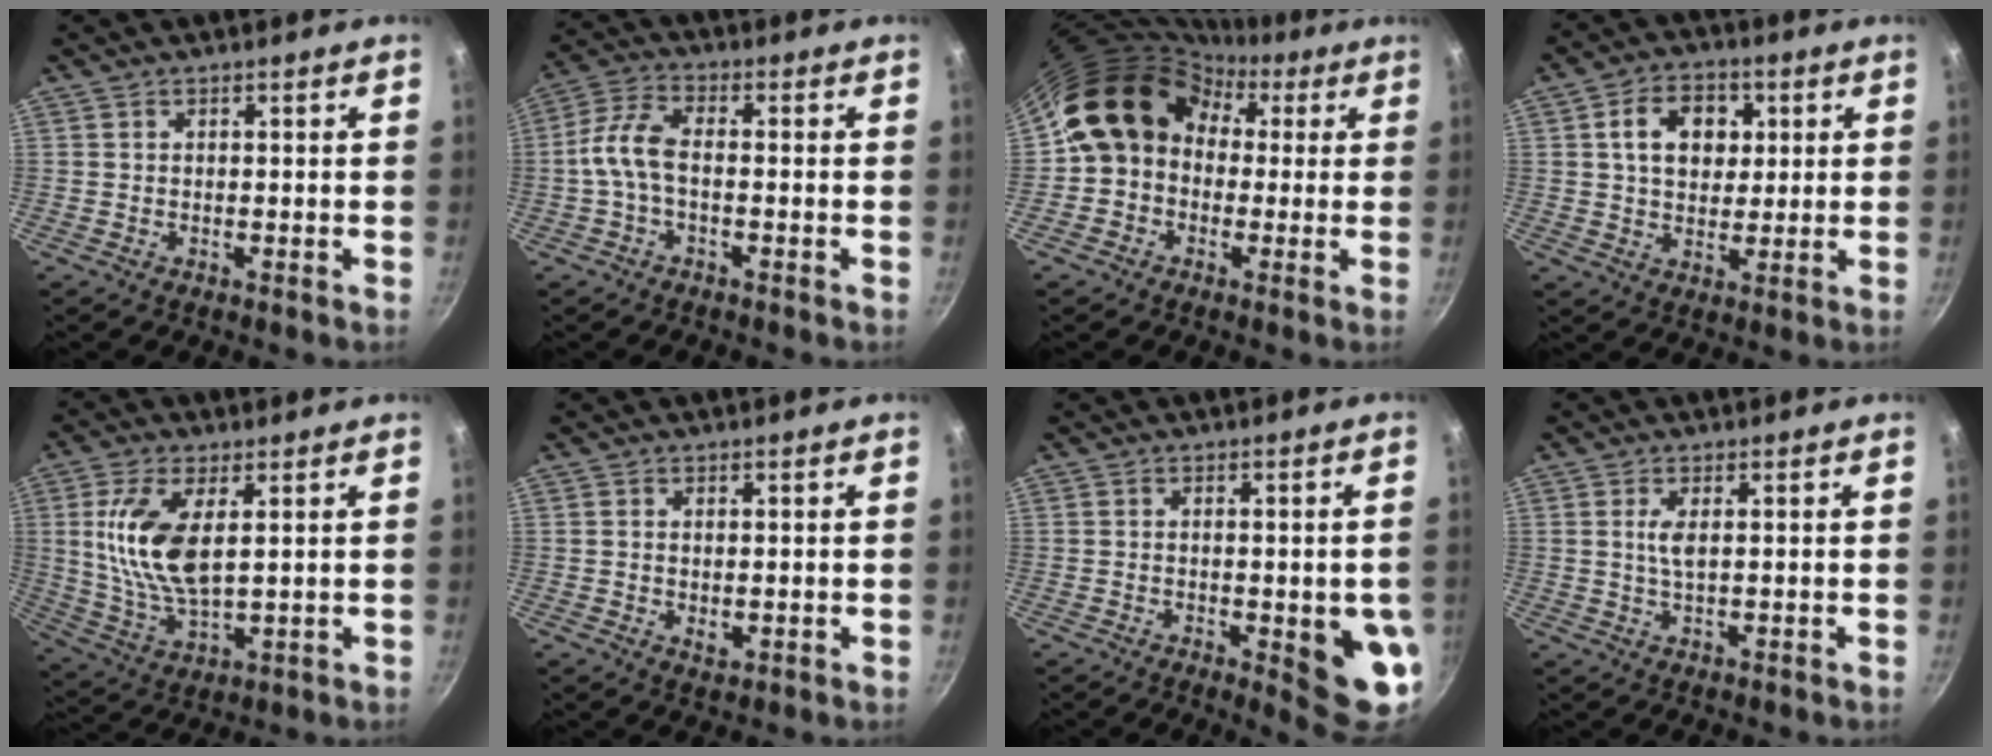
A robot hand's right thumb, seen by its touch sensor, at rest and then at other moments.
{"total": 6.8, "force": [-1.3, 3.3, 5.8], "torque": [-0.130, 0.028, -0.040]}
{"total": 14.2, "force": [1.9, 11.9, 7.6], "torque": [-0.094, 0.042, 0.011]}
{"total": 9.8, "force": [2.5, 7.3, 6.1], "torque": [-0.074, 0.004, 0.034]}
{"total": 12.9, "force": [2.8, 6.0, 11.0], "torque": [-0.218, -0.013, 0.063]}
{"total": 2.3, "force": [0.0, 1.4, 1.9], "torque": [-0.030, -0.005, 0.002]}
{"total": 10.3, "force": [-2.0, 3.1, 9.6], "torque": [-0.094, -0.002, -0.019]}
{"total": 2.6, "force": [0.6, 0.9, 2.4], "torque": [-0.052, -0.001, 0.013]}